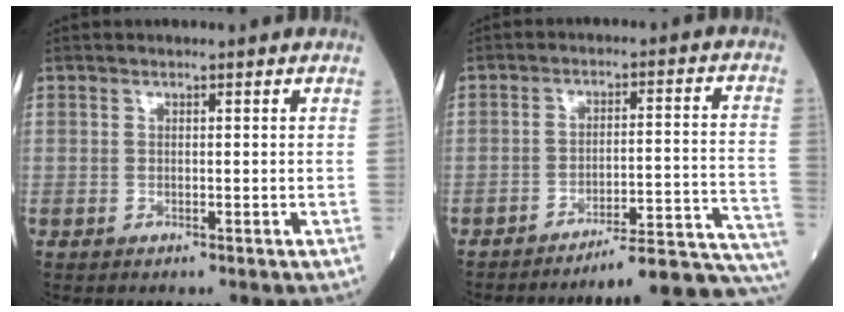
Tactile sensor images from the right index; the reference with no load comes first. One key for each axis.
{"total": 18.4, "fx": -17.7, "fy": -2.2, "fz": 4.6, "tx": 0.007, "ty": 0.011, "tz": -0.226}